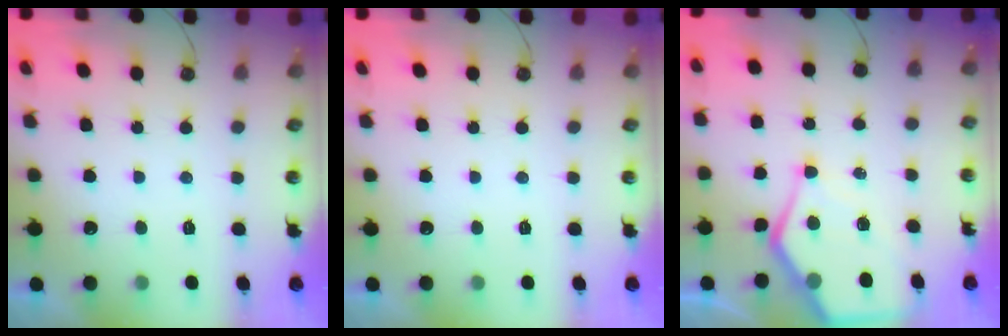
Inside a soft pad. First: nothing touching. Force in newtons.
{"total": 0.0}
{"total": 11.2, "press": 11.2, "slide": 1.2}